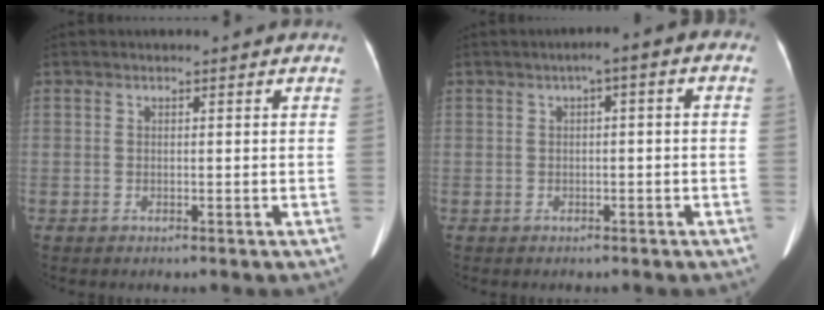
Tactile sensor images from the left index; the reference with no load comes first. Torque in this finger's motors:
{"motor_torque": [0.82, -1.23, 0.03, 0.01]}